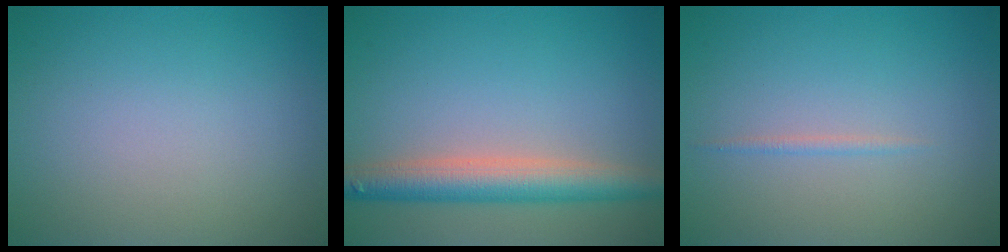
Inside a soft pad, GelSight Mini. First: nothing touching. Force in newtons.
{"total": 5.0, "press": 5.0, "slide": 0.2}
{"total": 0.7, "press": 0.7, "slide": 0.1}